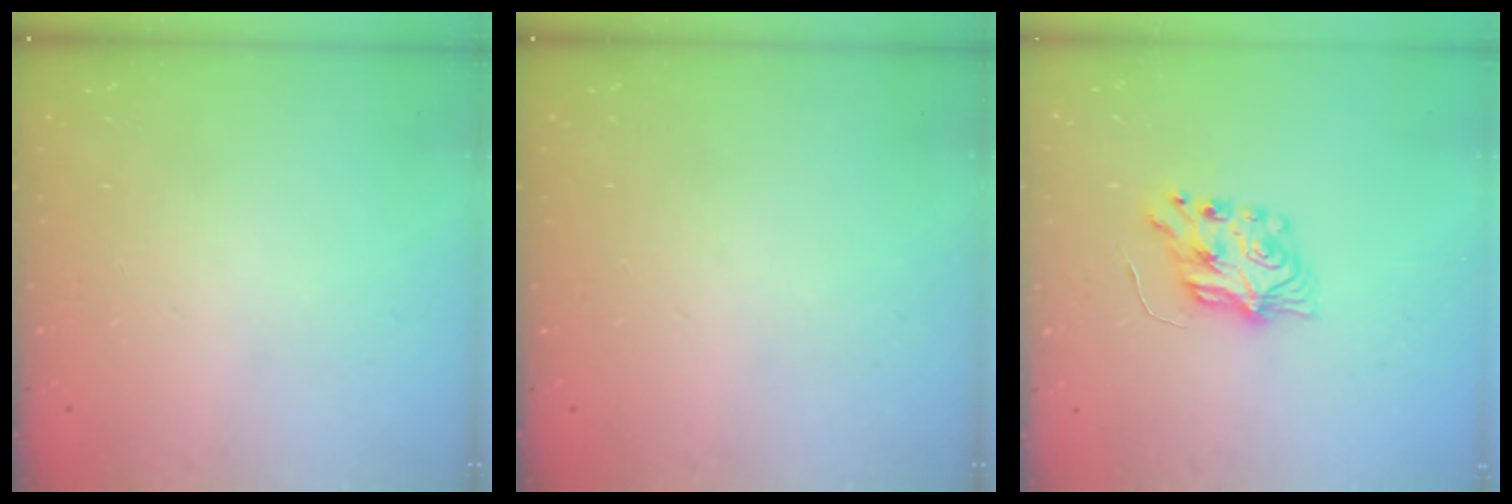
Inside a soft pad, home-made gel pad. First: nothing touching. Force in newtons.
{"total": 0.0}
{"total": 7.3, "press": 7.3, "slide": 0.2}